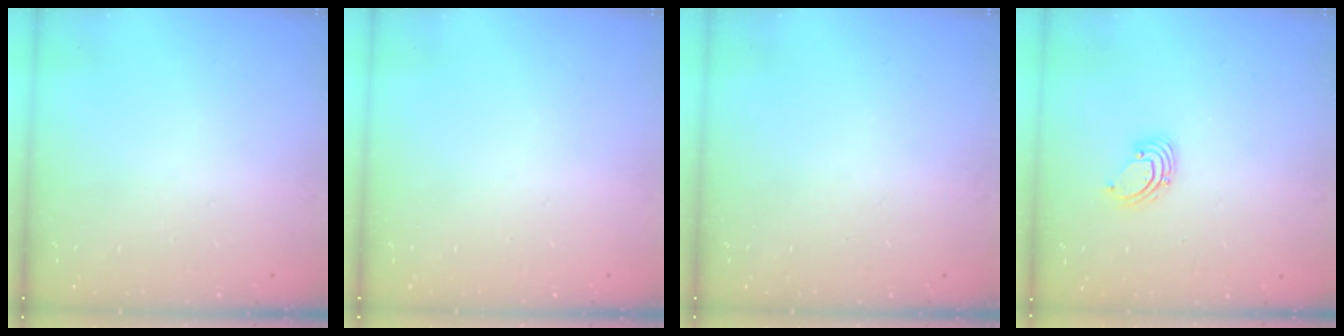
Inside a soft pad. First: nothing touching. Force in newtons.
{"total": 0.0}
{"total": 0.0}
{"total": 2.2, "press": 2.2, "slide": 0.2}